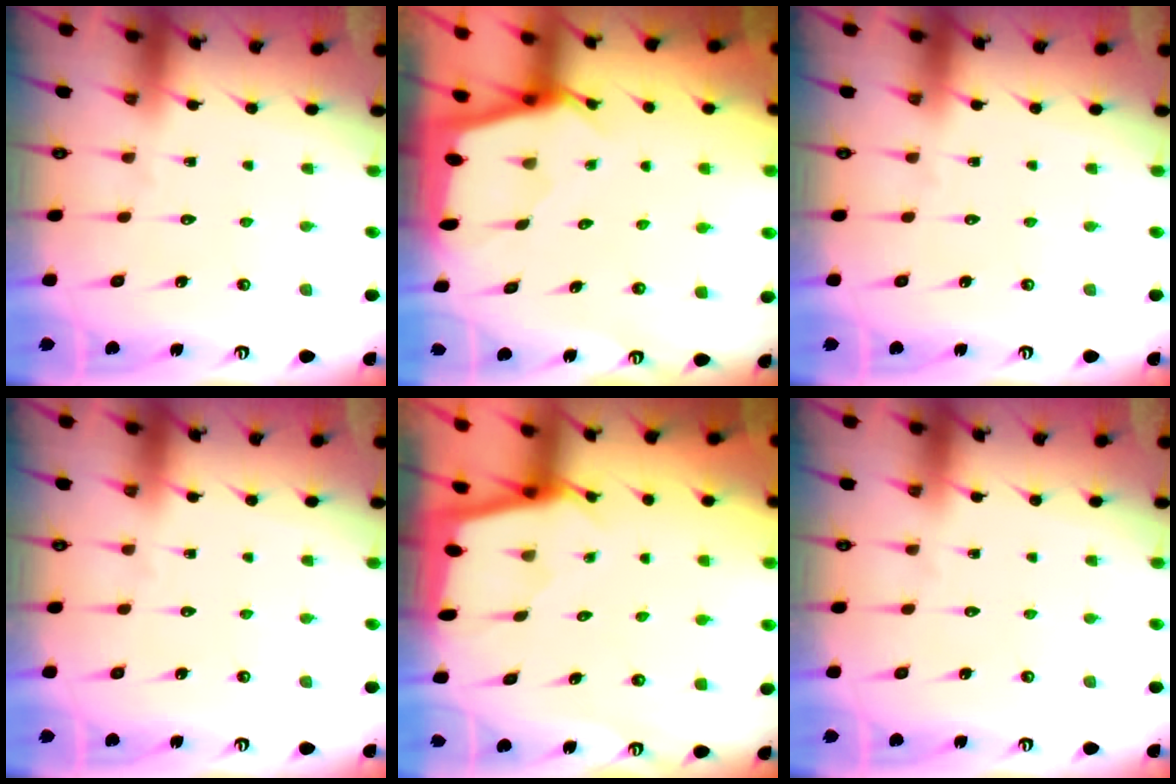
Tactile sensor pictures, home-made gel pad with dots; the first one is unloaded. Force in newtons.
{"total": 2.1, "press": 2.1, "slide": 0.2}
{"total": 0.0}
{"total": 0.0}
{"total": 1.7, "press": 1.7, "slide": 0.3}
{"total": 0.0}